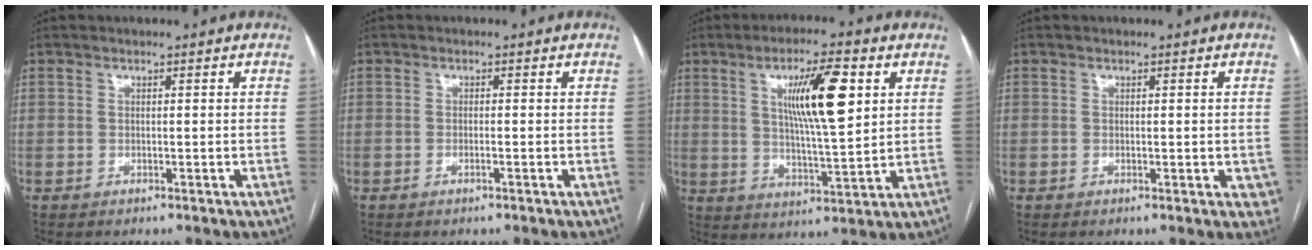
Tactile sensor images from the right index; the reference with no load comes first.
{"total": 0.8, "force": [-0.4, 0.0, 0.7], "torque": [-0.015, 0.000, -0.006]}
{"total": 11.8, "force": [4.0, 1.6, 11.0], "torque": [-0.185, 0.002, 0.068]}
{"total": 2.5, "force": [-0.1, 1.1, 2.2], "torque": [-0.020, 0.000, 0.002]}